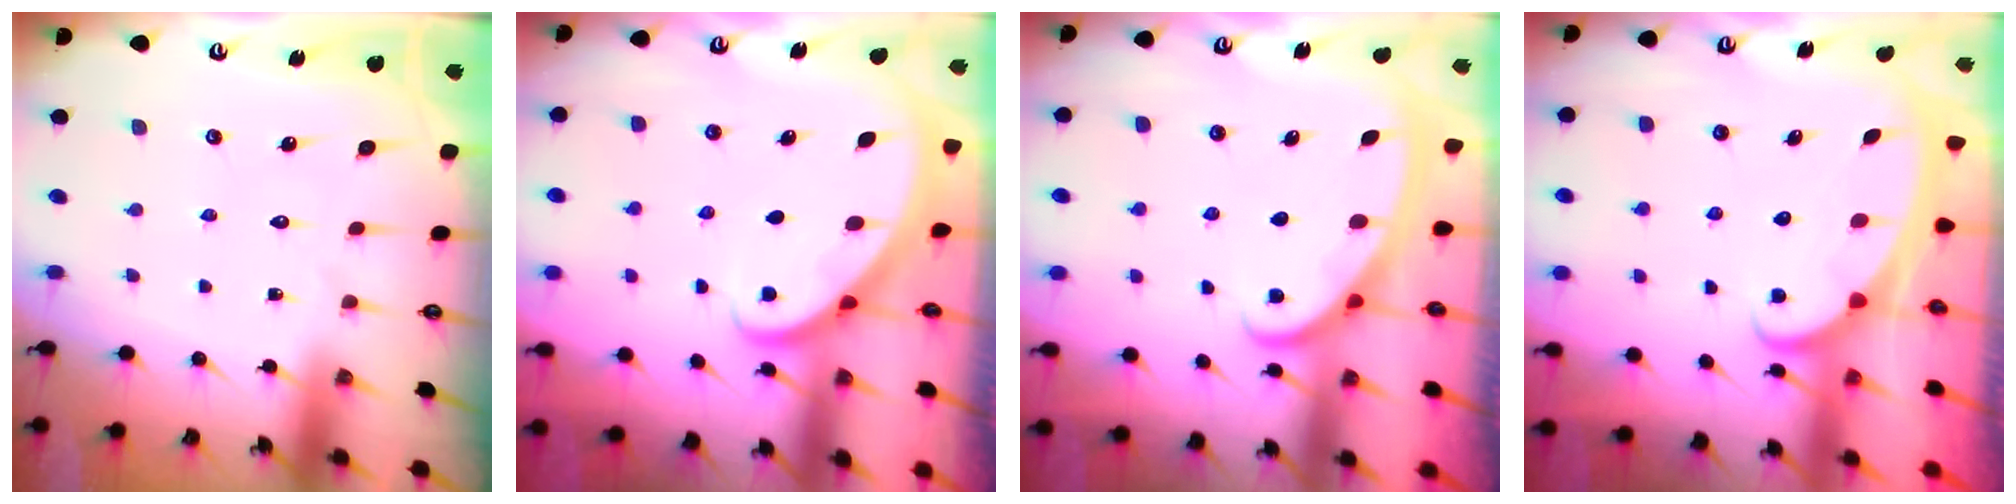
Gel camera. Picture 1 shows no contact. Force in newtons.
{"total": 2.9, "press": 2.9, "slide": 0.2}
{"total": 2.8, "press": 2.8, "slide": 0.4}
{"total": 2.1, "press": 2.1, "slide": 0.3}